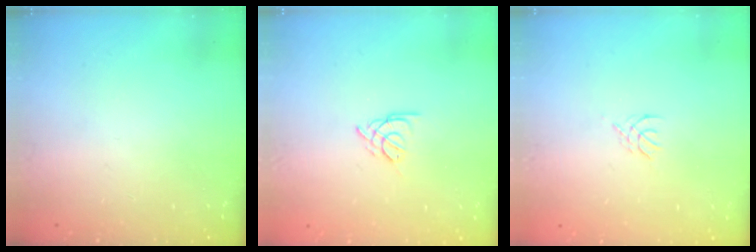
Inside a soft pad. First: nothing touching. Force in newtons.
{"total": 3.8, "press": 3.8, "slide": 0.6}
{"total": 1.2, "press": 1.2, "slide": 0.3}